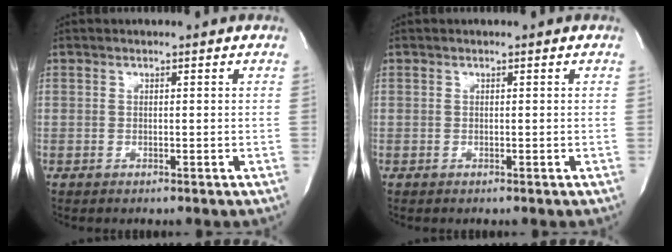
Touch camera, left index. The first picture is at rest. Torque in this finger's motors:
{"motor_torque": [0.00, 0.00, 0.00, 0.00]}